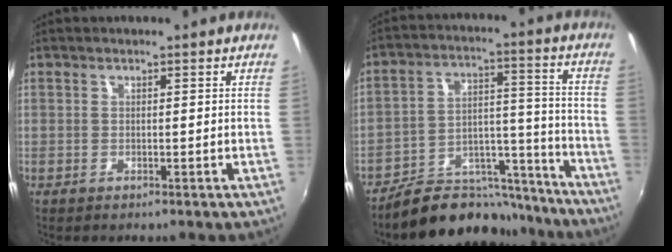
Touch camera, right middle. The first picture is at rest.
{"total": 16.4, "force": [-14.7, 6.1, 4.1], "torque": [-0.062, 0.054, -0.209]}